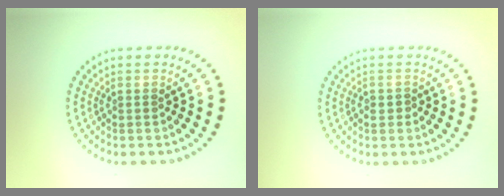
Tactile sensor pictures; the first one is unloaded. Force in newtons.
{"total": 0.6, "press": 0.6, "slide": 0.3}